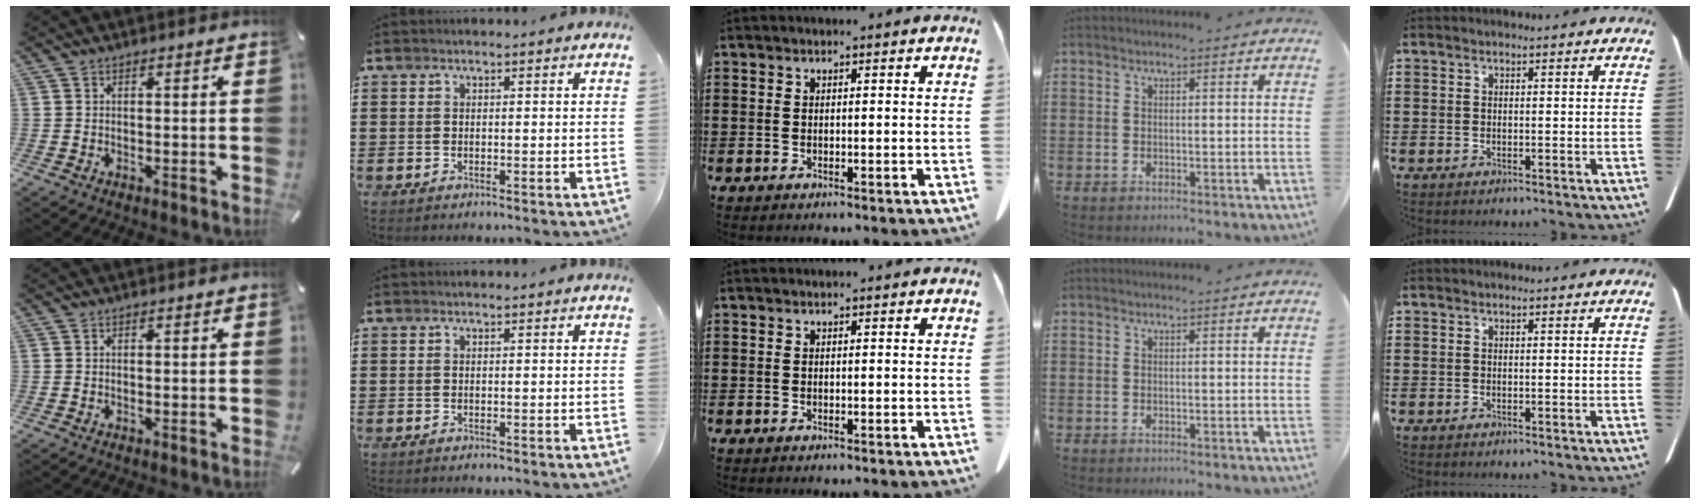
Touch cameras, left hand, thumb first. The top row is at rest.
{}